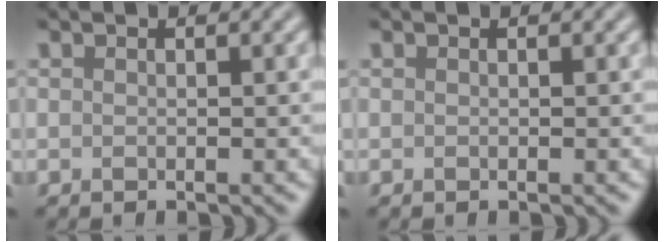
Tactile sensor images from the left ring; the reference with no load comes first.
{"total": 0.0}